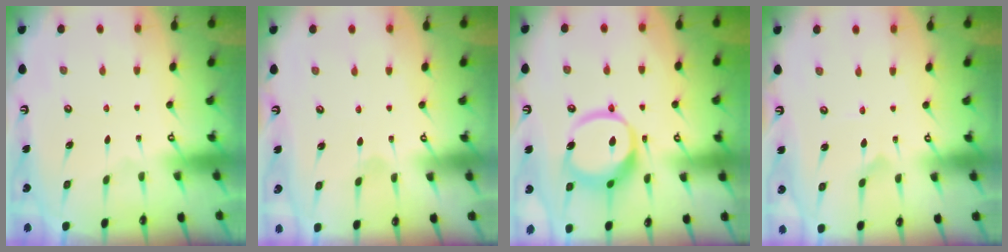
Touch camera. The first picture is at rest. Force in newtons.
{"total": 1.2, "press": 1.2, "slide": 0.1}
{"total": 14.2, "press": 14.0, "slide": 2.3}
{"total": 1.2, "press": 1.2, "slide": 0.1}